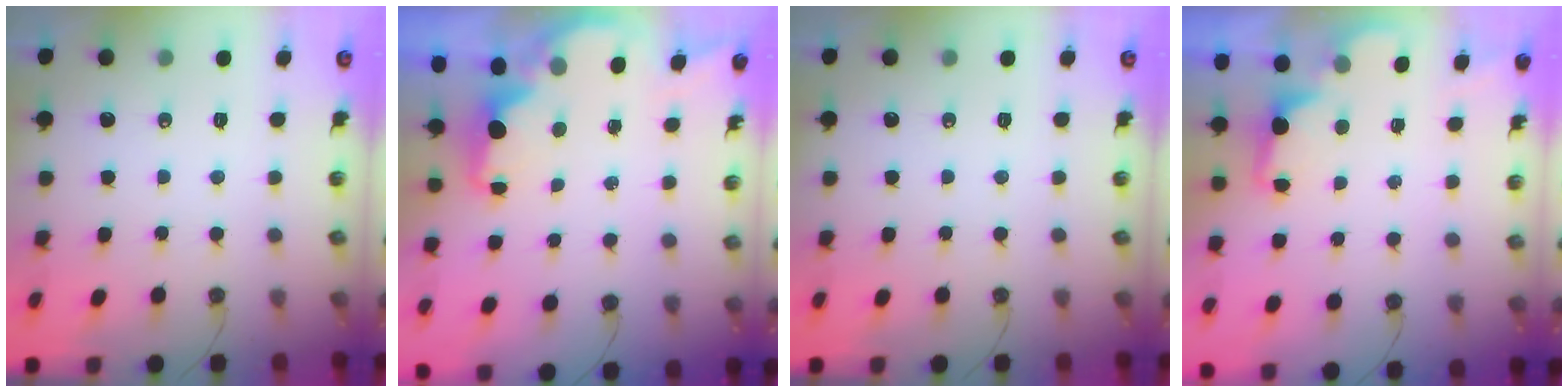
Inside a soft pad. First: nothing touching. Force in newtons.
{"total": 1.9, "press": 1.7, "slide": 0.7}
{"total": 0.0}
{"total": 2.5, "press": 2.4, "slide": 0.6}